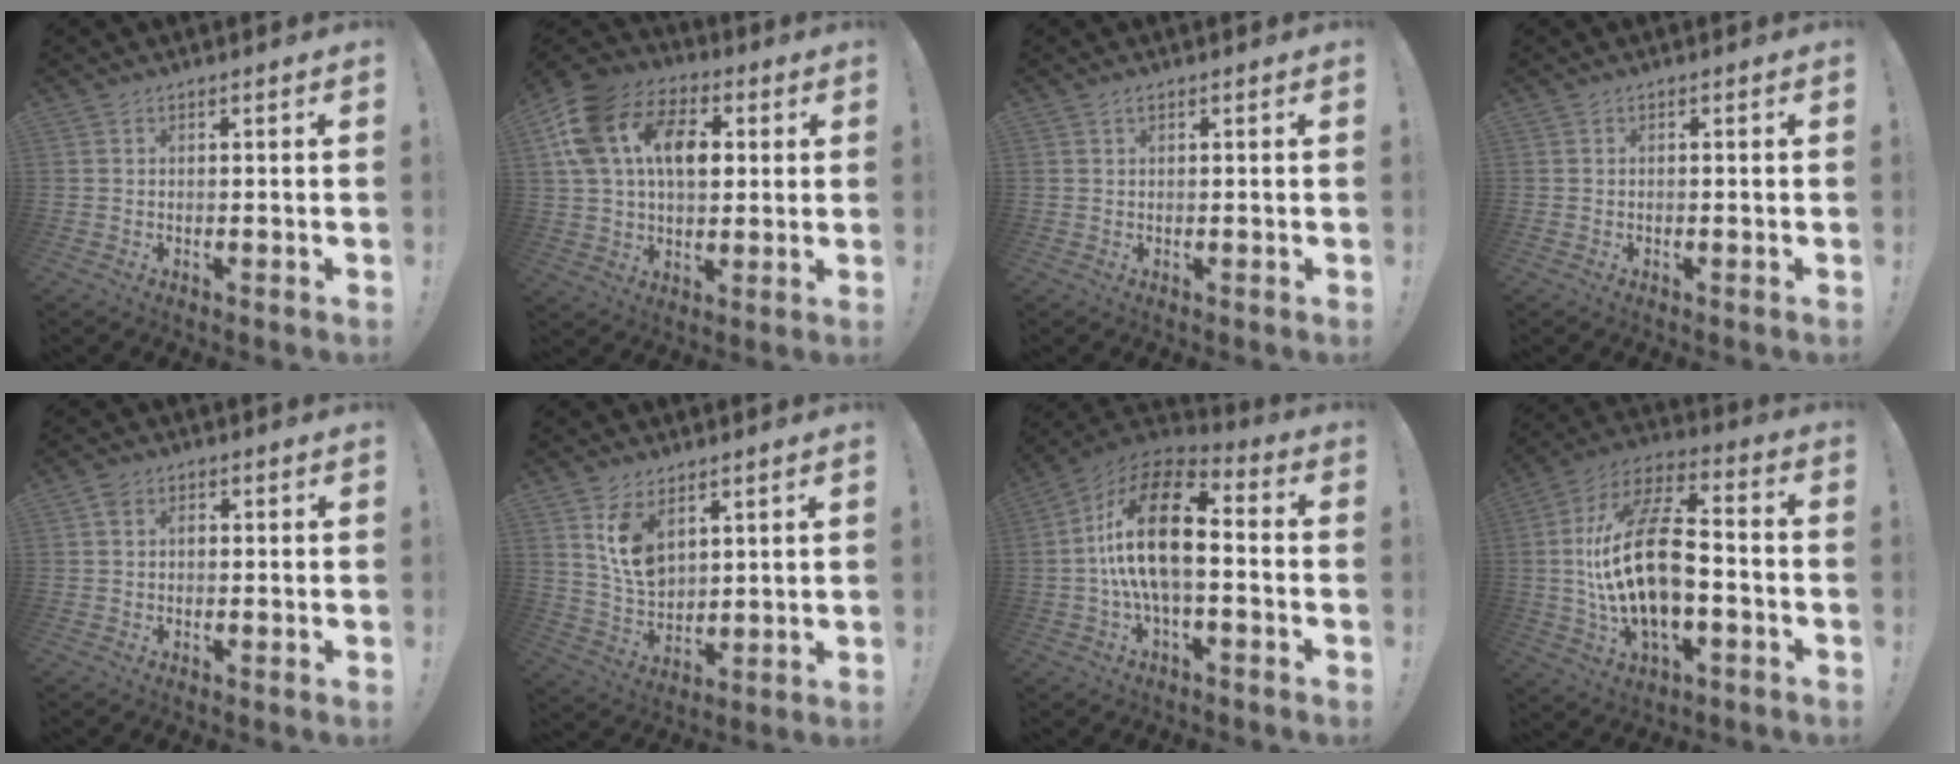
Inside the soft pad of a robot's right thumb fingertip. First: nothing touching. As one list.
[{"total": 18.9, "force": [5.0, 12.7, 13.1], "torque": [-0.223, -0.002, 0.093]}, {"total": 0.7, "force": [0.4, 0.3, 0.5], "torque": [-0.003, -0.002, 0.007]}, {"total": 0.0}, {"total": 2.1, "force": [0.1, 1.7, 1.2], "torque": [-0.030, 0.009, 0.003]}, {"total": 10.4, "force": [5.6, 6.7, 5.8], "torque": [-0.092, -0.026, 0.110]}, {"total": 19.9, "force": [0.6, 9.2, 17.6], "torque": [-0.330, 0.009, 0.010]}, {"total": 22.5, "force": [-1.4, 11.0, 19.5], "torque": [-0.374, 0.011, -0.025]}]